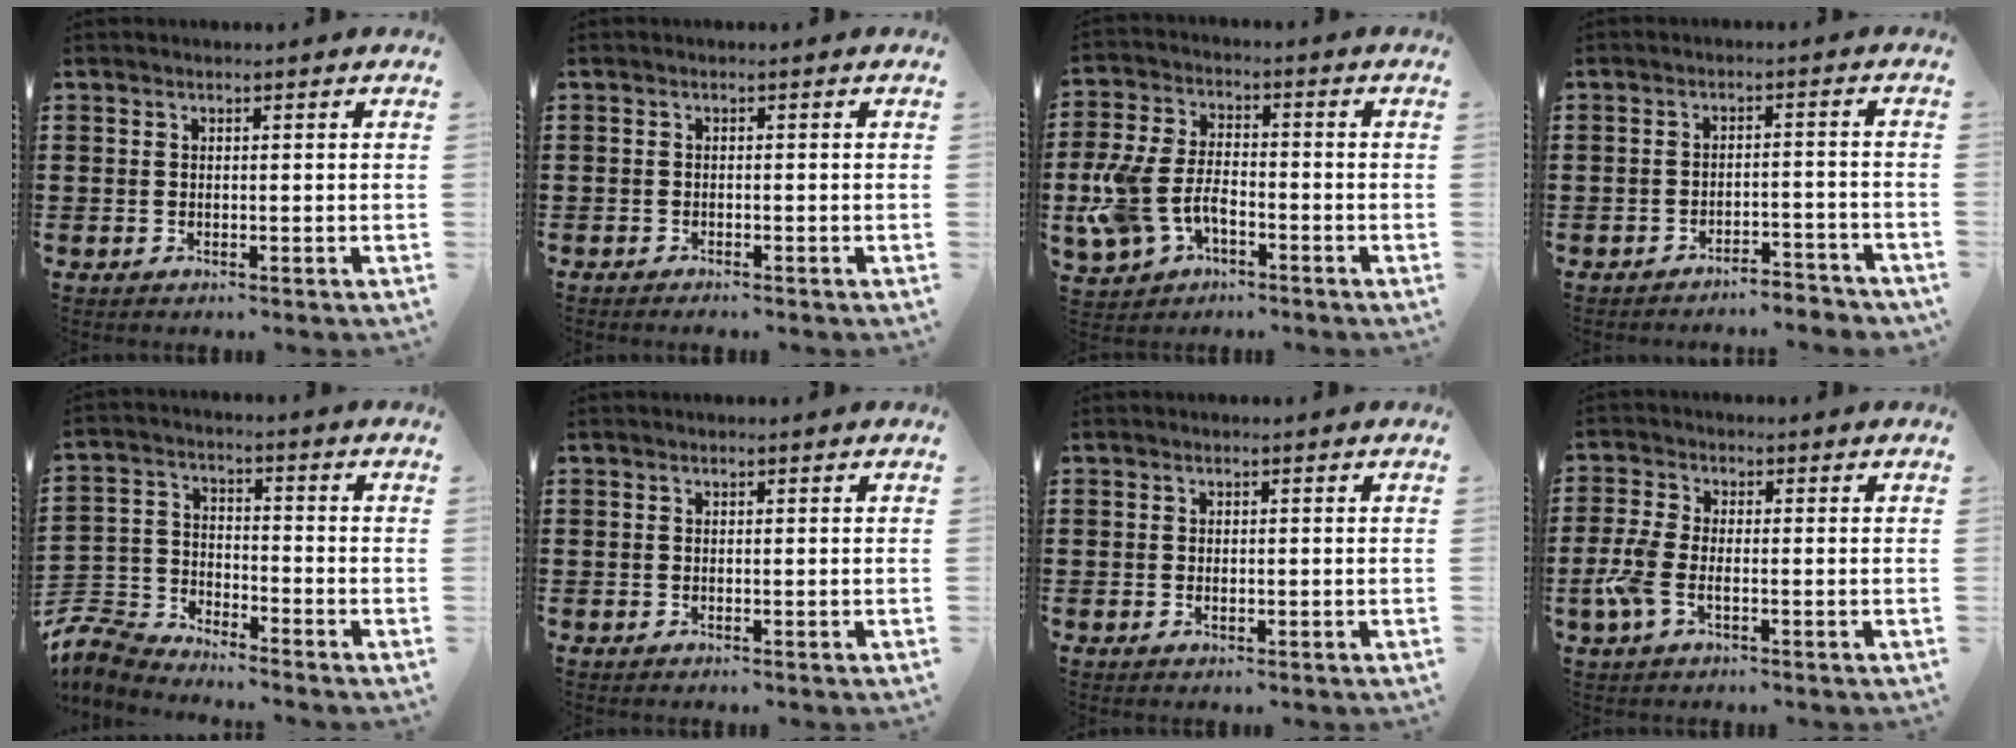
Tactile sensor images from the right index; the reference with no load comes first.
{"total": 0.6, "force": [-0.6, -0.1, 0.1], "torque": [-0.003, -0.004, -0.012]}
{"total": 7.7, "force": [-3.0, 4.4, 5.6], "torque": [-0.154, -0.001, -0.066]}
{"total": 3.3, "force": [-3.3, 0.0, 0.4], "torque": [-0.011, 0.002, -0.071]}
{"total": 6.1, "force": [-5.9, 1.2, 1.0], "torque": [-0.049, -0.003, -0.126]}
{"total": 0.0}
{"total": 1.0, "force": [0.1, 0.6, 0.8], "torque": [-0.016, 0.004, 0.001]}
{"total": 4.4, "force": [-1.5, 1.8, 3.7], "torque": [-0.099, -0.008, -0.037]}